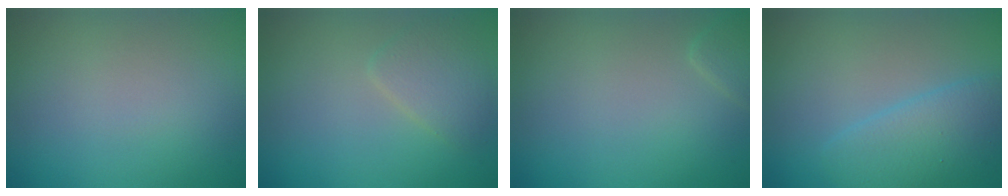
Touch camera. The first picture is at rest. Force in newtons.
{"total": 2.4, "press": 2.4, "slide": 0.1}
{"total": 1.1, "press": 1.1, "slide": 0.1}
{"total": 3.8, "press": 3.8, "slide": 0.2}